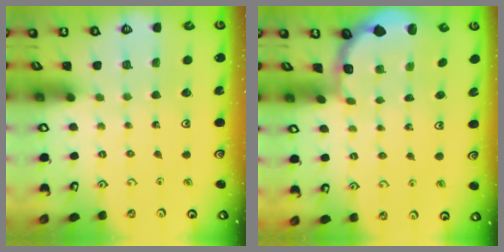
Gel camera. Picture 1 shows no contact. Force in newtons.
{"total": 1.7, "press": 1.5, "slide": 0.7}